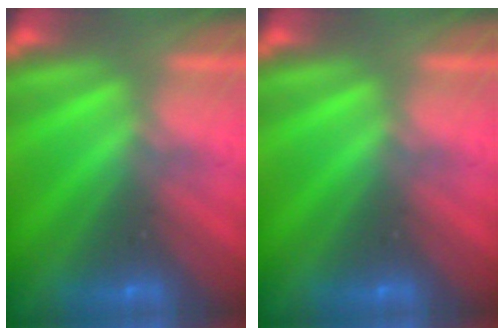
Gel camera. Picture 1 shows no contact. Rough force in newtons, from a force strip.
{"total": 0.0}